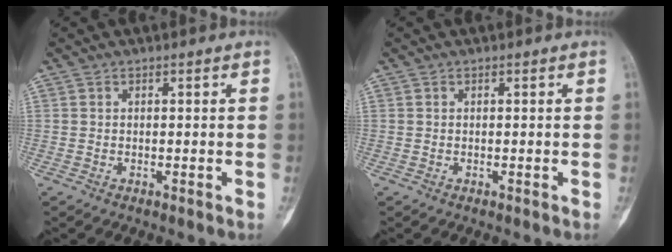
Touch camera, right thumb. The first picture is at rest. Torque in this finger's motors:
{"motor_torque": [0.05, 0.05, -0.03, -0.03, 0.00]}